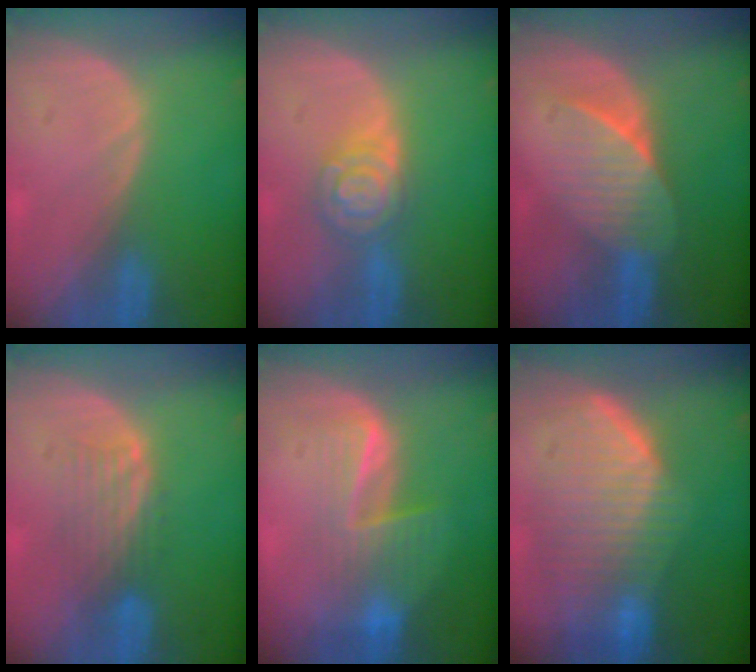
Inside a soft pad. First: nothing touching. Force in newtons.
{"total": 5.8, "press": 5.8, "slide": 0.3}
{"total": 7.2, "press": 6.4, "slide": 3.3}
{"total": 4.6, "press": 4.0, "slide": 2.4}
{"total": 6.8, "press": 6.4, "slide": 2.3}
{"total": 10.1, "press": 9.0, "slide": 4.6}